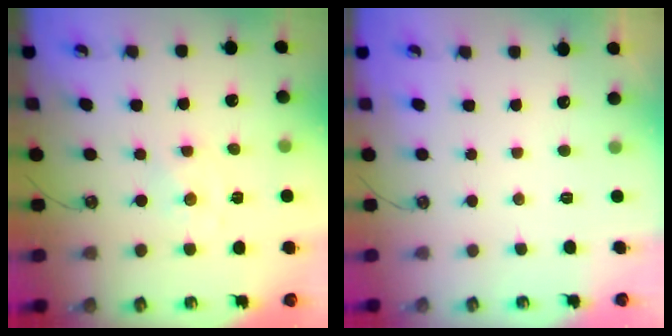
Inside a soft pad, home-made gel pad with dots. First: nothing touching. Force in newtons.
{"total": 0.0}